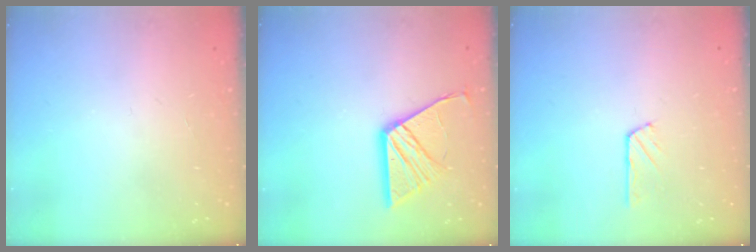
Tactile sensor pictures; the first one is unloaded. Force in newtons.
{"total": 12.2, "press": 12.2, "slide": 0.9}
{"total": 3.8, "press": 3.8, "slide": 0.5}